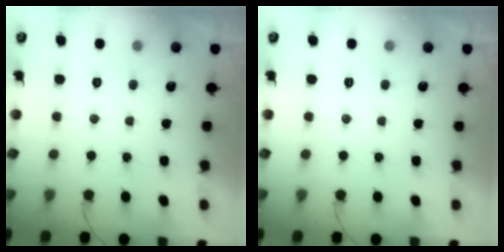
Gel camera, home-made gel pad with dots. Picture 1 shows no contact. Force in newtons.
{"total": 0.0}